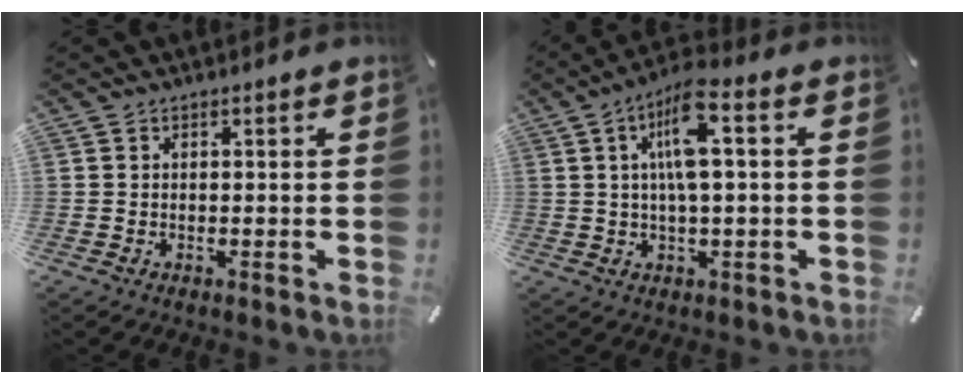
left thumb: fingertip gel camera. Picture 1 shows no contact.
{"total": 9.8, "force": [2.3, 2.7, 9.2], "torque": [-0.178, 0.005, 0.039]}